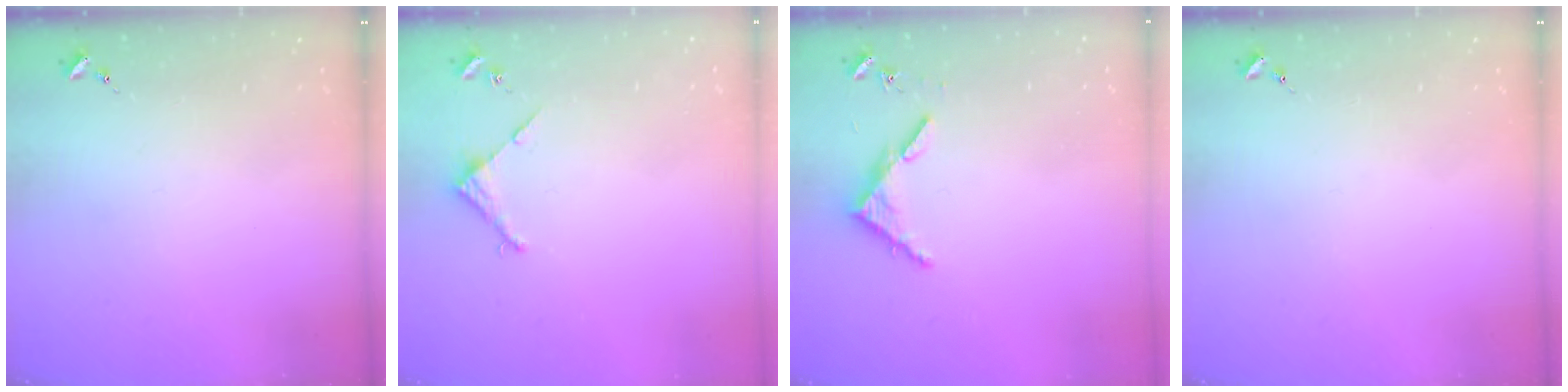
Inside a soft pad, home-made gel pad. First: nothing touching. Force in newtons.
{"total": 2.9, "press": 2.8, "slide": 0.2}
{"total": 3.9, "press": 3.9, "slide": 0.3}
{"total": 0.0}